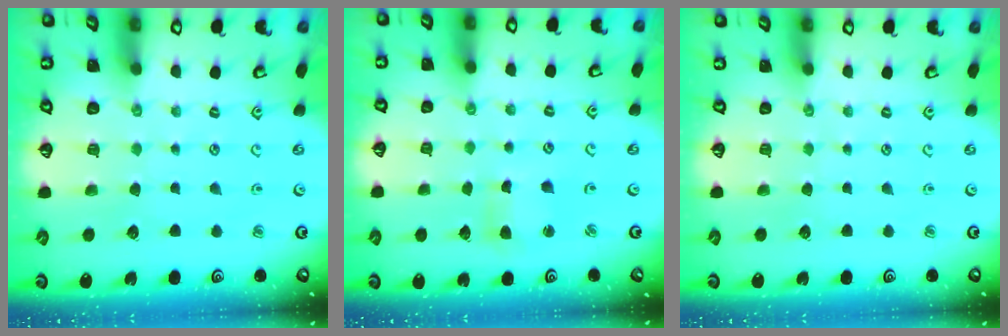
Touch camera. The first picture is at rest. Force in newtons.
{"total": 3.9, "press": 3.8, "slide": 0.5}
{"total": 0.0}